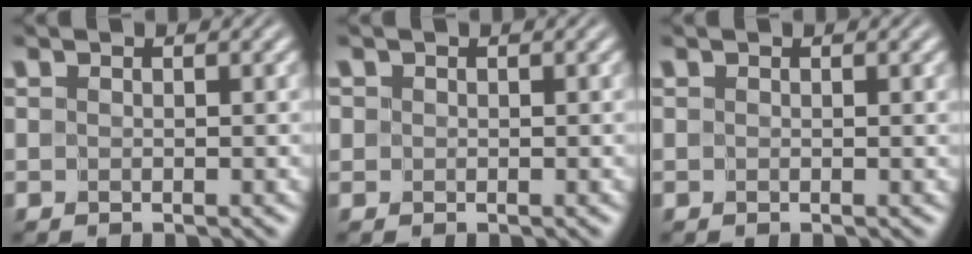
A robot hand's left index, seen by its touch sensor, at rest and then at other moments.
{"total": 0.5, "force": [0.1, 0.5, -0.1], "torque": [0.007, 0.001, -0.002]}
{"total": 0.0}